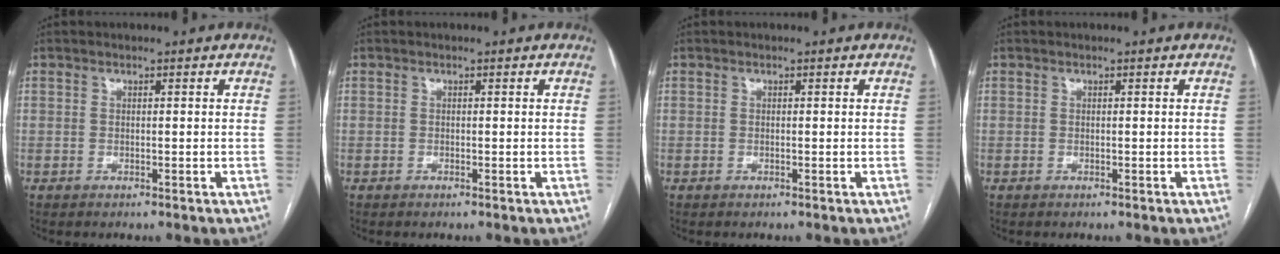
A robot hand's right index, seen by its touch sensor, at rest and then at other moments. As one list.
[{"total": 0.0}, {"total": 0.0}, {"total": 0.0}]